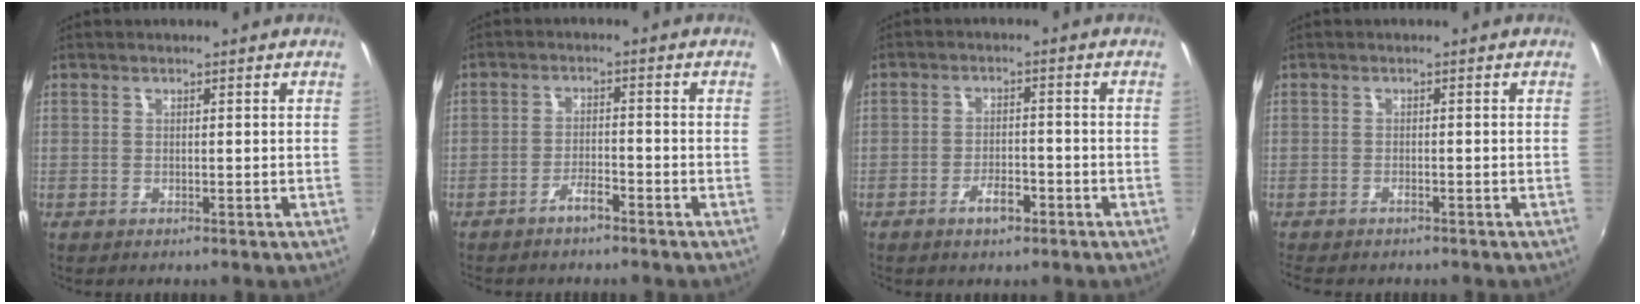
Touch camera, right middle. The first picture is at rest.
{"total": 2.9, "force": [-2.4, 0.5, 1.4], "torque": [-0.040, 0.006, -0.044]}
{"total": 3.9, "force": [-2.5, 1.6, 2.5], "torque": [-0.052, 0.000, -0.040]}
{"total": 2.4, "force": [-2.1, 0.7, 1.0], "torque": [-0.029, -0.008, -0.036]}